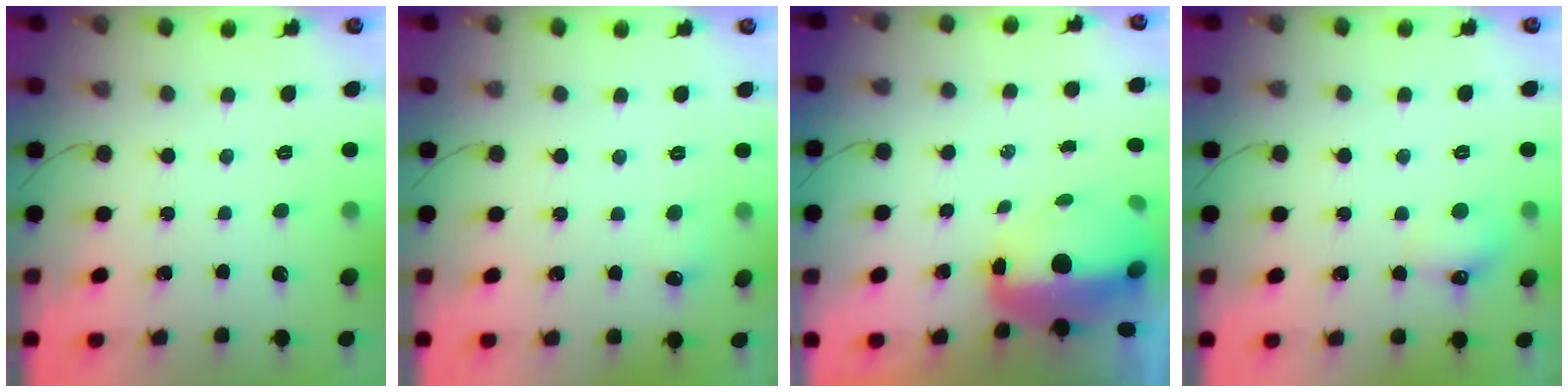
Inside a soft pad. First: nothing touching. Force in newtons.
{"total": 3.9, "press": 3.7, "slide": 1.1}
{"total": 14.6, "press": 9.4, "slide": 11.1}
{"total": 6.7, "press": 6.5, "slide": 1.6}